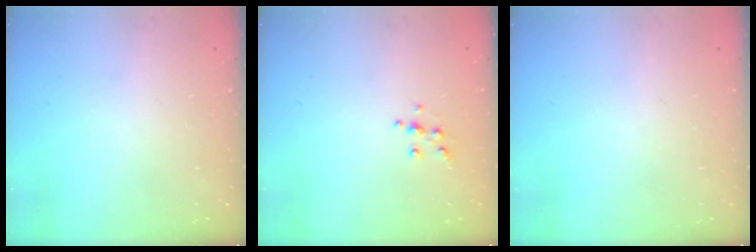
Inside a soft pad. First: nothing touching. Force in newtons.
{"total": 5.8, "press": 5.7, "slide": 0.5}
{"total": 0.0}